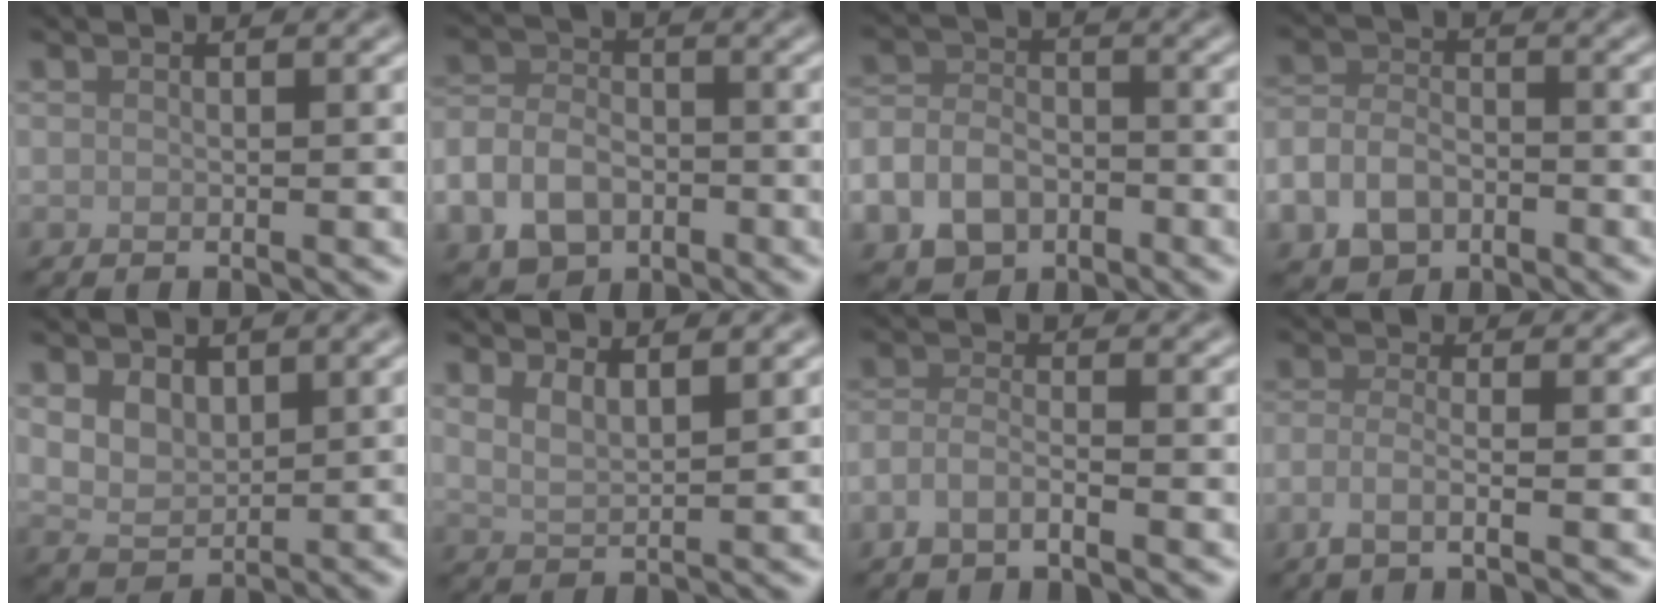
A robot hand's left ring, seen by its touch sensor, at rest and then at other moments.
{"total": 6.2, "force": [-2.9, 4.5, 3.2], "torque": [-0.058, -0.011, -0.057]}
{"total": 6.6, "force": [-3.6, 4.7, 3.0], "torque": [-0.051, -0.012, -0.066]}
{"total": 4.7, "force": [-2.5, 3.2, 2.4], "torque": [-0.051, -0.005, -0.052]}
{"total": 2.8, "force": [1.1, 1.9, 1.8], "torque": [-0.036, -0.004, 0.023]}
{"total": 2.7, "force": [2.0, 0.8, 1.7], "torque": [-0.027, -0.003, 0.038]}
{"total": 2.3, "force": [-1.4, 0.7, 1.6], "torque": [-0.035, 0.000, -0.036]}
{"total": 2.5, "force": [-1.1, 0.7, 2.1], "torque": [-0.033, -0.005, -0.037]}